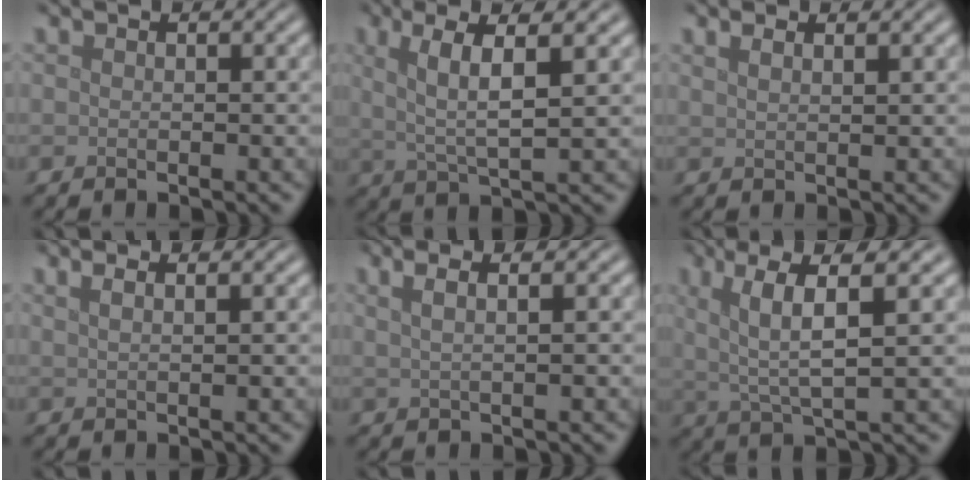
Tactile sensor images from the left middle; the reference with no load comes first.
{"total": 5.8, "force": [2.0, 1.2, 5.3], "torque": [-0.097, 0.004, 0.037]}
{"total": 1.7, "force": [1.3, 0.6, 1.0], "torque": [-0.010, 0.000, 0.015]}
{"total": 2.6, "force": [1.6, 1.1, 1.7], "torque": [-0.014, 0.005, 0.005]}
{"total": 3.8, "force": [1.9, 1.6, 2.9], "torque": [-0.026, 0.017, 0.002]}
{"total": 6.3, "force": [2.6, 1.4, 5.6], "torque": [-0.106, 0.009, 0.047]}